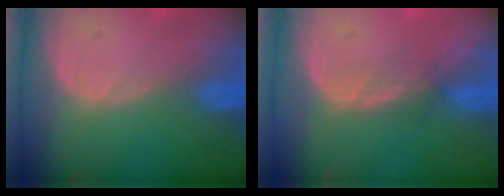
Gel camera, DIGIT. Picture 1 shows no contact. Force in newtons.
{"total": 2.2, "press": 2.2, "slide": 0.4}